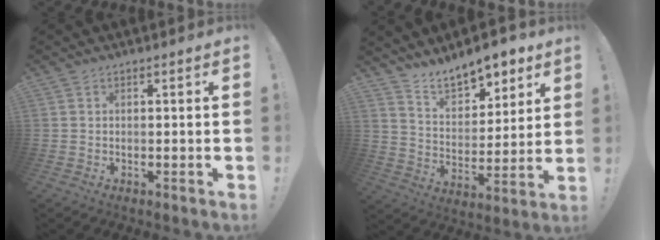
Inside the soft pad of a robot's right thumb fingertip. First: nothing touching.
{"total": 12.3, "force": [10.3, 4.9, 4.4], "torque": [-0.087, -0.073, 0.191]}